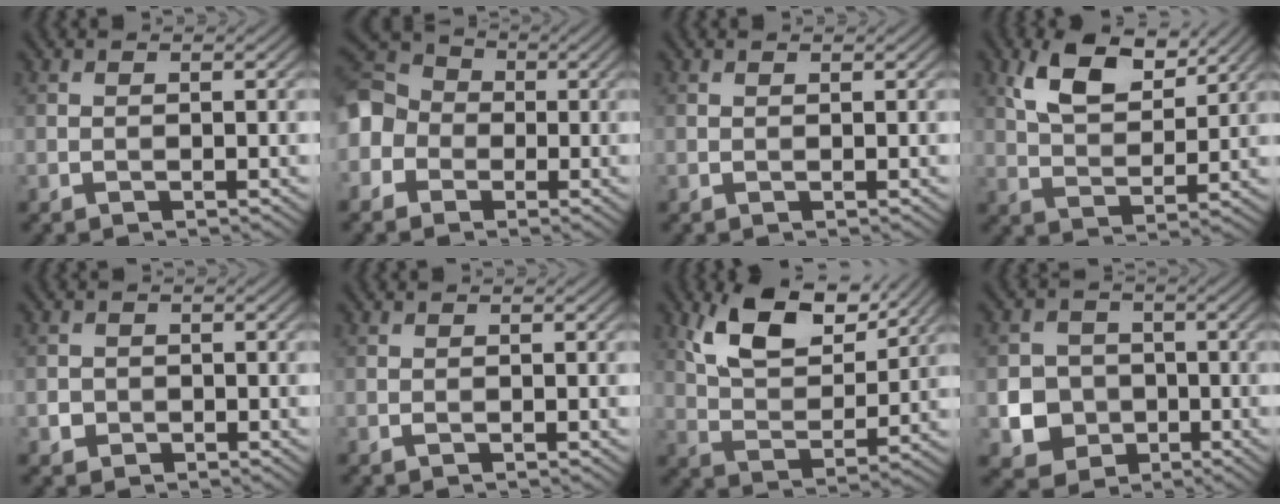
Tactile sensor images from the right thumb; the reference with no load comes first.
{"total": 7.4, "force": [-1.7, 6.3, 3.4], "torque": [-0.106, 0.002, -0.054]}
{"total": 0.0}
{"total": 8.4, "force": [4.8, 4.0, 5.6], "torque": [-0.117, -0.001, 0.093]}
{"total": 1.5, "force": [-0.5, 1.4, 0.3], "torque": [-0.002, -0.005, -0.013]}
{"total": 0.0}
{"total": 10.6, "force": [6.4, 4.8, 6.9], "torque": [-0.146, 0.002, 0.122]}
{"total": 6.2, "force": [-1.3, 5.7, 2.0], "torque": [-0.043, -0.014, -0.044]}